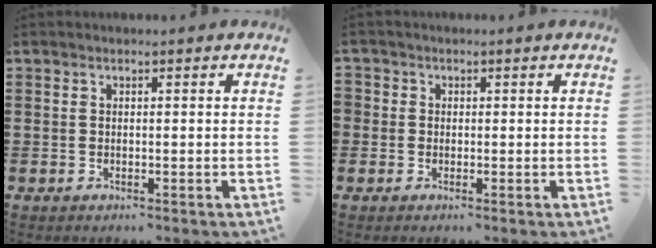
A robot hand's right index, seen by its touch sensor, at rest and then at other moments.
{"total": 1.2, "force": [-0.2, 1.2, 0.1], "torque": [-0.005, 0.005, -0.005]}